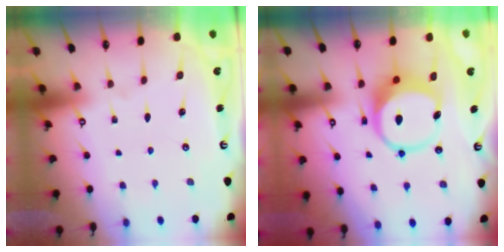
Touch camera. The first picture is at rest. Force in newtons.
{"total": 9.7, "press": 9.6, "slide": 1.5}